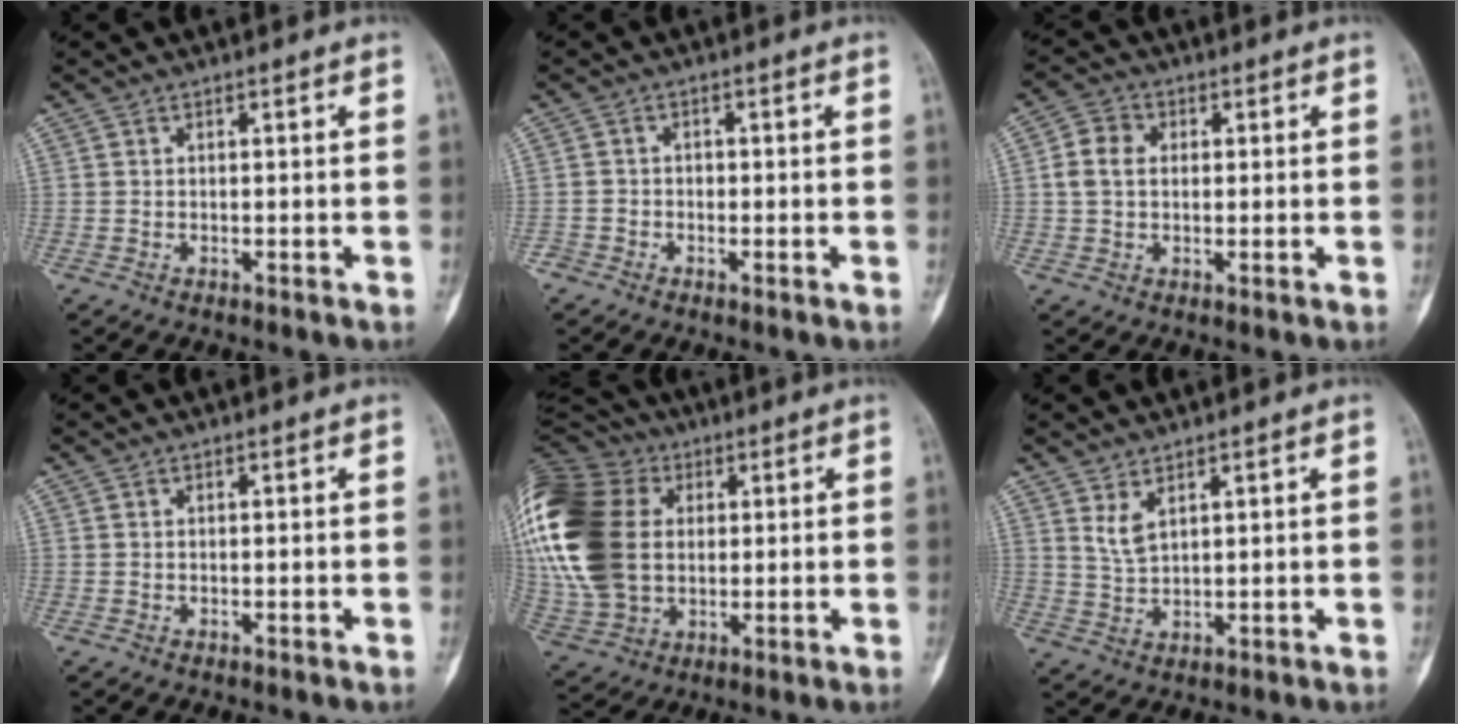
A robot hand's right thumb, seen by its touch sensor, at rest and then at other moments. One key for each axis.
{"total": 2.6, "fx": -1.7, "fy": 1.9, "fz": -0.6, "tx": 0.025, "ty": 0.012, "tz": -0.040}
{"total": 5.5, "fx": 0.7, "fy": 4.3, "fz": 3.4, "tx": -0.055, "ty": 0.013, "tz": 0.006}
{"total": 0.0}
{"total": 28.0, "fx": 4.5, "fy": 20.4, "fz": 18.5, "tx": -0.426, "ty": 0.030, "tz": 0.094}
{"total": 3.6, "fx": 2.1, "fy": 1.4, "fz": 2.5, "tx": -0.049, "ty": -0.017, "tz": 0.051}